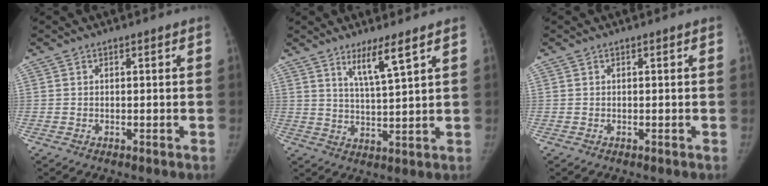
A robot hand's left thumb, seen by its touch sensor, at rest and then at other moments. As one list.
[{"total": 6.3, "force": [4.1, 0.2, 4.9], "torque": [-0.089, -0.036, 0.078]}, {"total": 0.0}]